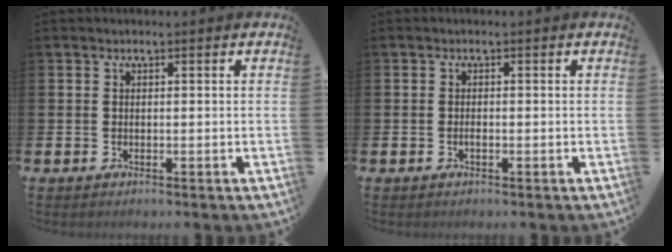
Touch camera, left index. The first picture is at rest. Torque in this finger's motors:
{"motor_torque": [0.26, 0.02, 0.00, 0.00]}